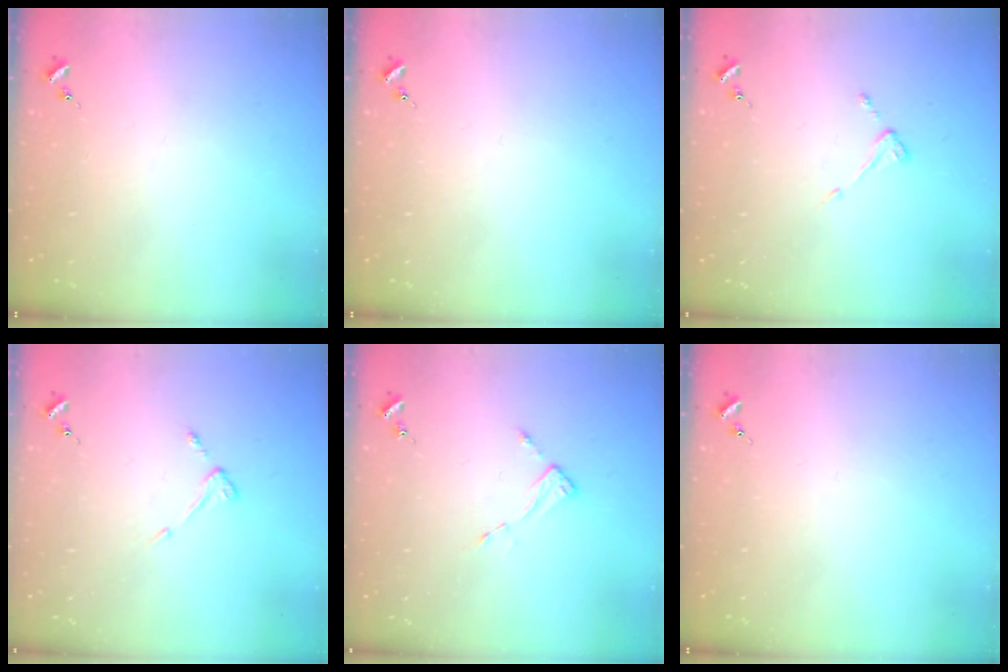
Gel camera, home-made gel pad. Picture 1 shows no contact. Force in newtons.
{"total": 0.0}
{"total": 4.1, "press": 4.1, "slide": 0.3}
{"total": 4.2, "press": 4.1, "slide": 0.7}
{"total": 2.8, "press": 2.7, "slide": 0.3}
{"total": 0.0}